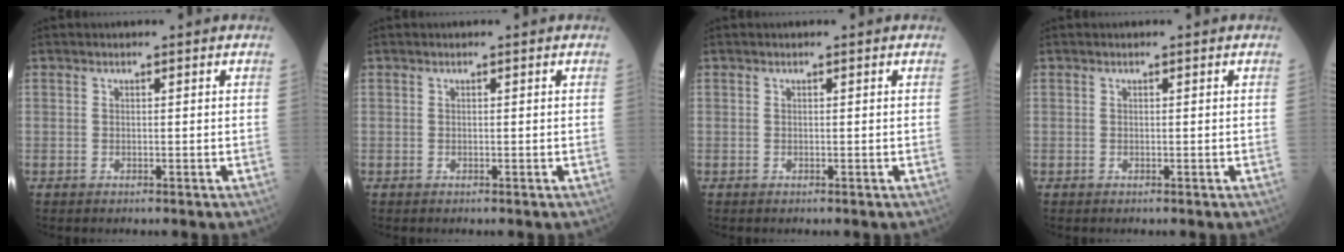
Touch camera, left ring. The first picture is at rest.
{"total": 0.0}
{"total": 0.0}
{"total": 0.0}